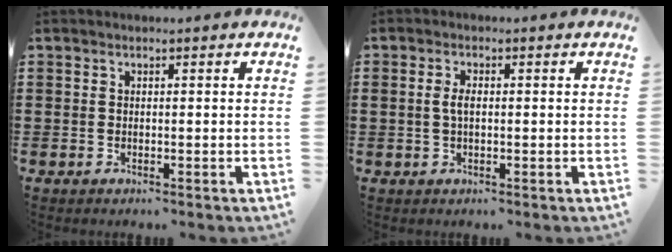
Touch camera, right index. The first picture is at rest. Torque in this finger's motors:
{"motor_torque": [0.11, -0.03, 0.06, 0.08]}